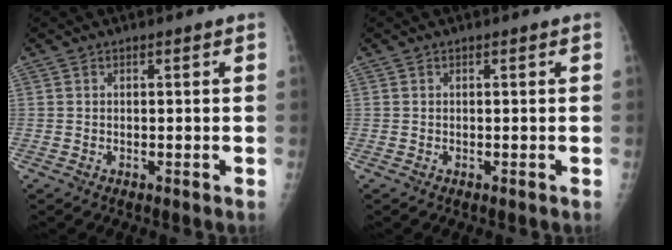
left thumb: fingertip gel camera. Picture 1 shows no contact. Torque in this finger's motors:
{"motor_torque": [0.00, 0.00, -0.02, -0.02, 0.00]}